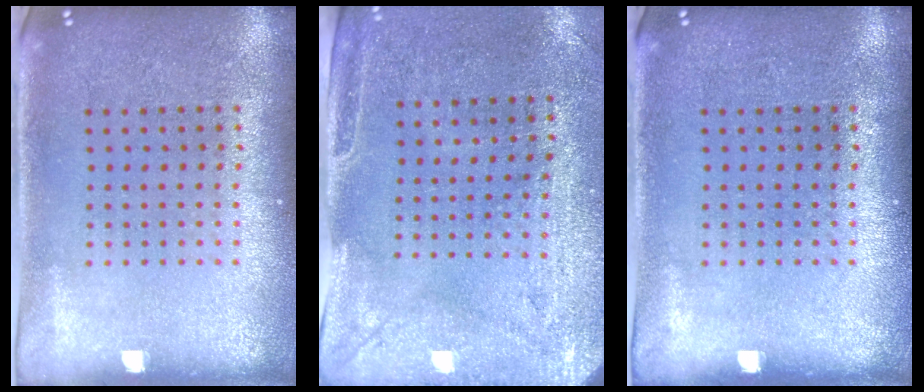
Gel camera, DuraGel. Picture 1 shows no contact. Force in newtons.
{"total": 3.0, "press": 2.4, "slide": 1.7}
{"total": 0.0}